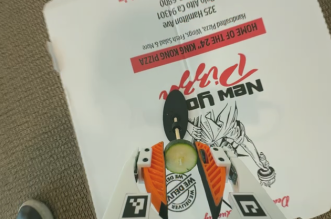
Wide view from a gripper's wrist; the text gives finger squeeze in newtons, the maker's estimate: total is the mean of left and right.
{"total": 7.2, "left": 7.3, "right": 7.0}